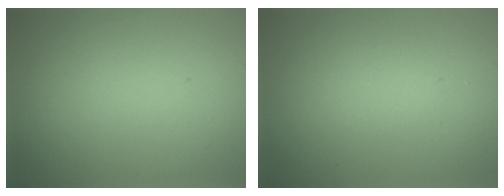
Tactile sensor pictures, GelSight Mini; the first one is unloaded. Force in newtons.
{"total": 1.3, "press": 1.3, "slide": 0.1}